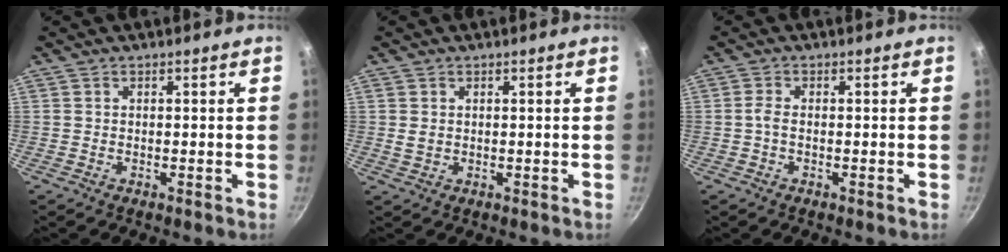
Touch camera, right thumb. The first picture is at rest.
{"total": 1.8, "force": [0.3, 1.4, 1.0], "torque": [-0.020, -0.004, 0.008]}
{"total": 1.7, "force": [-0.4, 0.7, 1.5], "torque": [-0.042, 0.006, -0.013]}